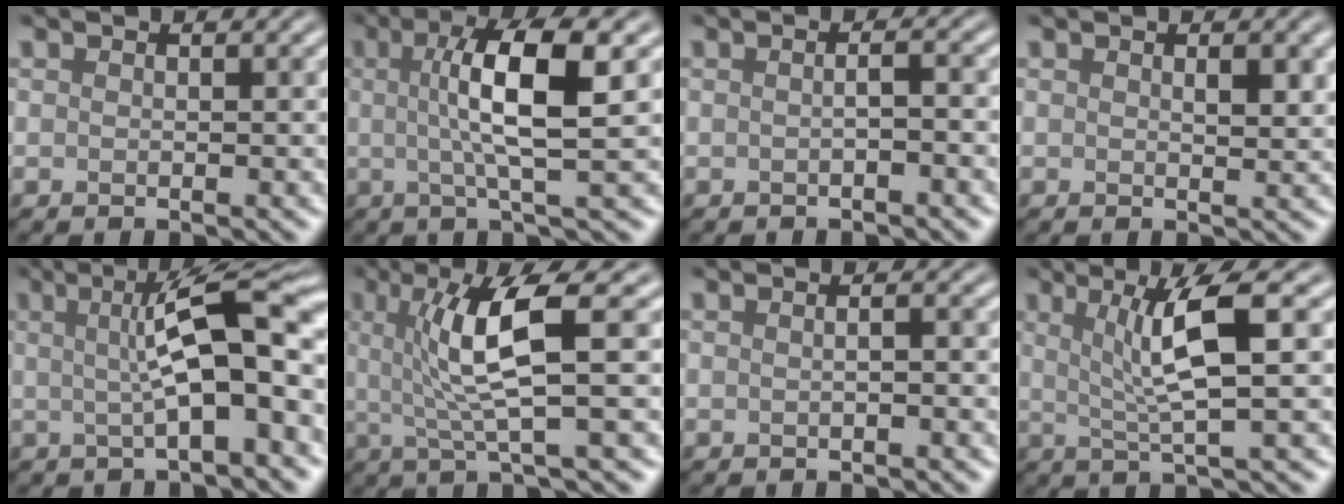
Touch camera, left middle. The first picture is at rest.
{"total": 7.3, "force": [1.1, 1.7, 7.0], "torque": [-0.111, 0.011, 0.014]}
{"total": 1.5, "force": [-0.3, 0.4, 1.4], "torque": [-0.018, 0.004, -0.009]}
{"total": 1.4, "force": [0.6, 0.5, 1.2], "torque": [-0.018, -0.004, 0.010]}
{"total": 8.9, "force": [0.9, 2.0, 8.6], "torque": [-0.108, 0.018, 0.006]}
{"total": 6.7, "force": [1.1, 1.1, 6.5], "torque": [-0.125, 0.003, 0.021]}
{"total": 1.4, "force": [0.1, 0.5, 1.3], "torque": [-0.010, -0.004, -0.008]}
{"total": 5.6, "force": [1.3, 0.9, 5.4], "torque": [-0.101, 0.006, 0.028]}